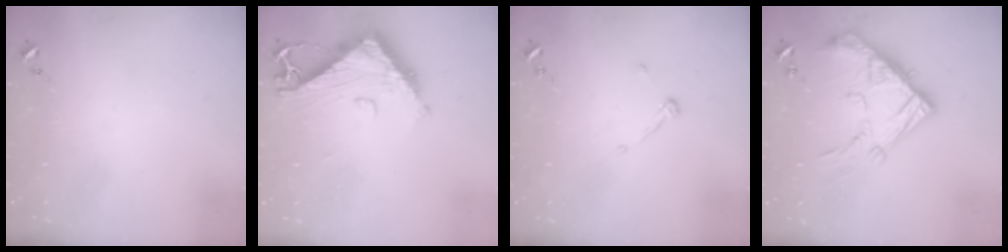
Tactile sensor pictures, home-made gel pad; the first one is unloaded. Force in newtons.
{"total": 10.6, "press": 10.5, "slide": 1.1}
{"total": 3.9, "press": 3.9, "slide": 0.5}
{"total": 19.5, "press": 19.4, "slide": 1.8}